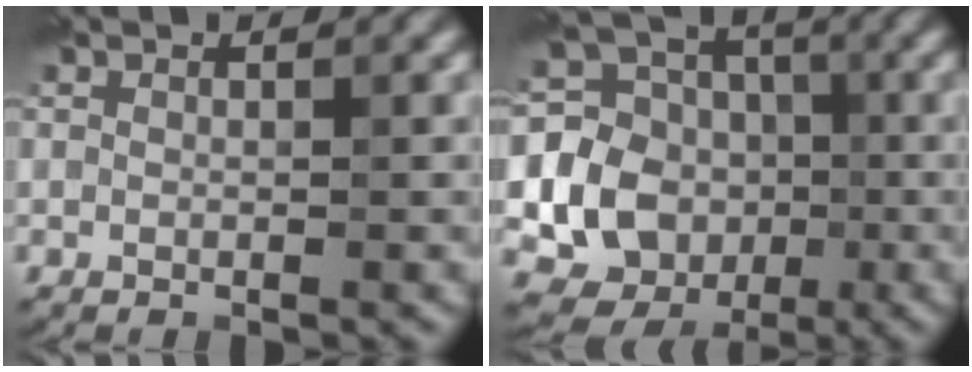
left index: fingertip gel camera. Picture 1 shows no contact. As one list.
[{"total": 11.4, "force": [-1.6, 10.5, 4.0], "torque": [-0.084, -0.007, -0.042]}]